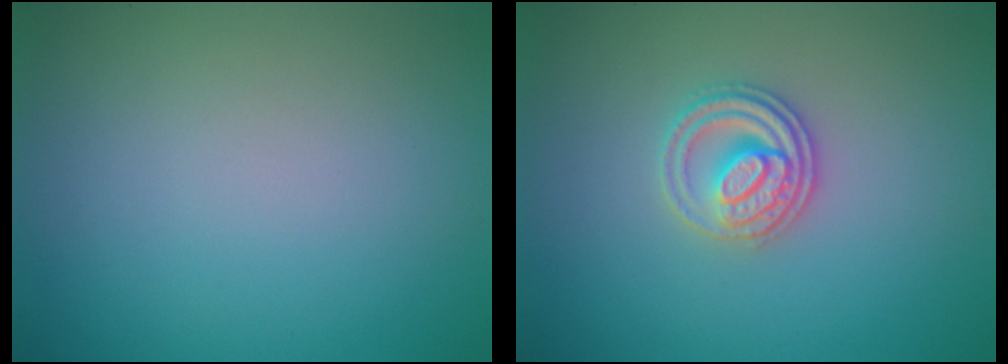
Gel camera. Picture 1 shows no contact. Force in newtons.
{"total": 2.8, "press": 2.6, "slide": 1.0}